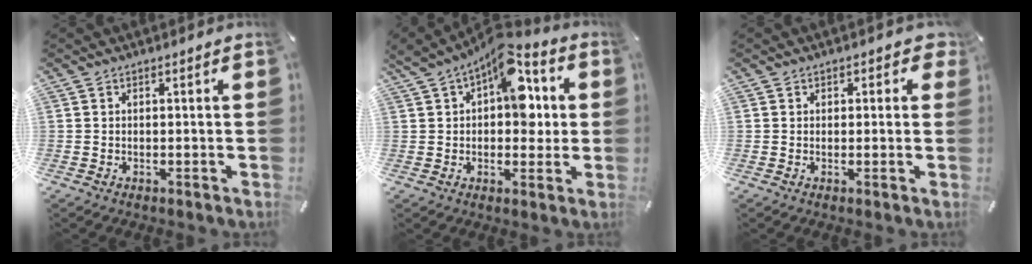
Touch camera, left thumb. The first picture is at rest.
{"total": 13.1, "force": [4.5, 8.1, 9.3], "torque": [-0.117, -0.018, 0.077]}
{"total": 1.8, "force": [0.7, 1.5, 0.8], "torque": [0.008, -0.003, 0.004]}